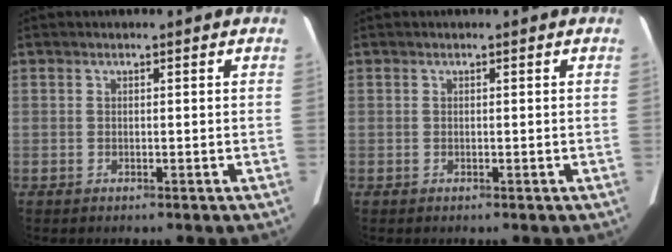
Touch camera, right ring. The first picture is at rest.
{"total": 0.0}